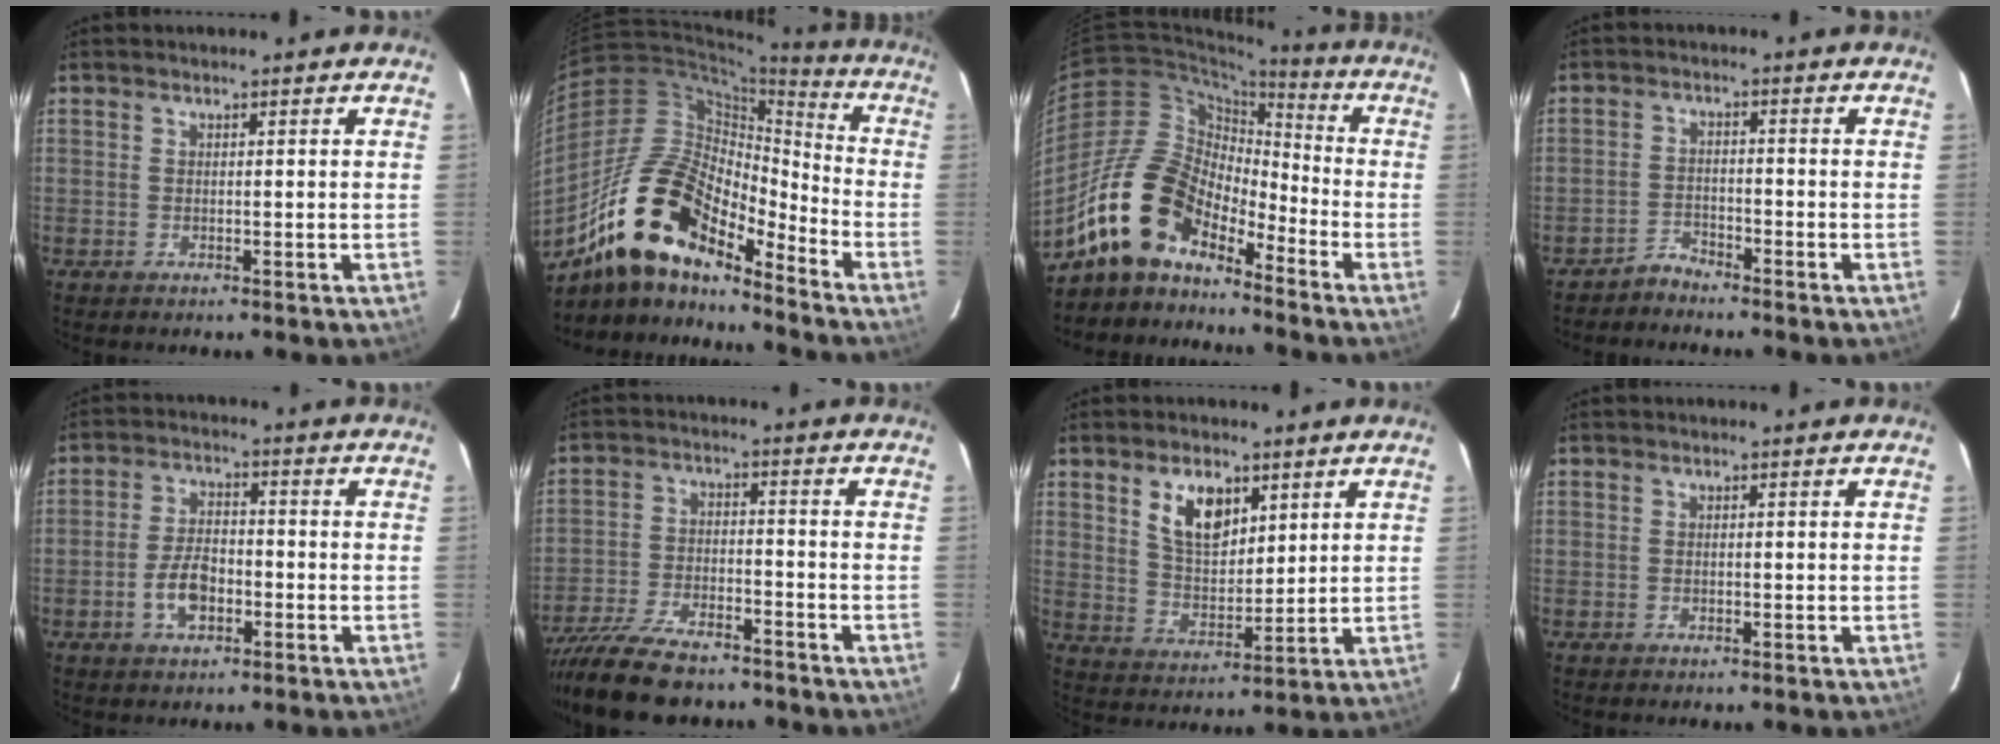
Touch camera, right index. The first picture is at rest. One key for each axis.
{"total": 19.5, "fx": -14.2, "fy": 7.1, "fz": 11.2, "tx": -0.195, "ty": 0.001, "tz": -0.276}
{"total": 14.4, "fx": -10.9, "fy": 6.6, "fz": 6.7, "tx": -0.119, "ty": 0.018, "tz": -0.211}
{"total": 2.6, "fx": -2.6, "fy": 0.6, "fz": -0.1, "tx": 0.000, "ty": 0.005, "tz": -0.050}
{"total": 6.7, "fx": -2.6, "fy": 3.7, "fz": 4.9, "tx": -0.101, "ty": 0.008, "tz": -0.044}
{"total": 16.4, "fx": -13.7, "fy": 5.1, "fz": 7.5, "tx": -0.168, "ty": -0.026, "tz": -0.232}
{"total": 9.0, "fx": 4.5, "fy": 4.9, "fz": 6.2, "tx": -0.109, "ty": 0.008, "tz": 0.093}
{"total": 0.6, "fx": -0.2, "fy": 0.5, "fz": 0.2, "tx": -0.004, "ty": 0.000, "tz": -0.004}